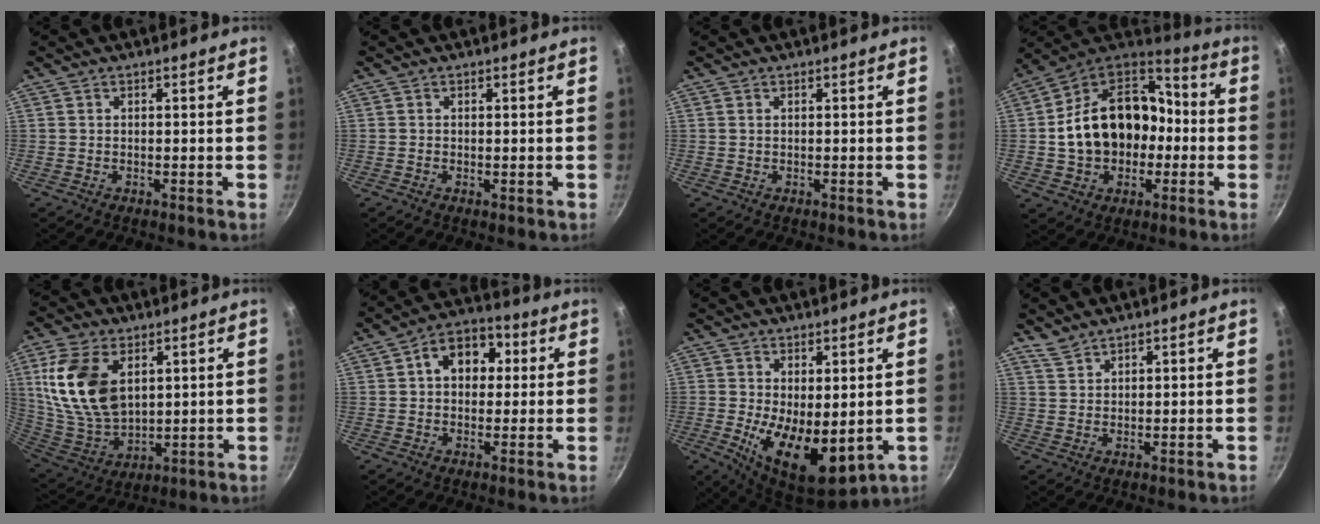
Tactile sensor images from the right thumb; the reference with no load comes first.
{"total": 0.0}
{"total": 0.0}
{"total": 21.3, "force": [-1.6, 16.0, 14.0], "torque": [-0.215, 0.060, -0.026]}
{"total": 17.8, "force": [5.4, 10.9, 12.9], "torque": [-0.238, -0.028, 0.118]}
{"total": 10.2, "force": [2.2, 7.6, 6.6], "torque": [-0.054, 0.018, 0.016]}
{"total": 12.4, "force": [-0.4, 6.1, 10.8], "torque": [-0.159, -0.028, 0.009]}
{"total": 2.6, "force": [2.5, 0.7, 0.5], "torque": [-0.006, -0.003, 0.054]}